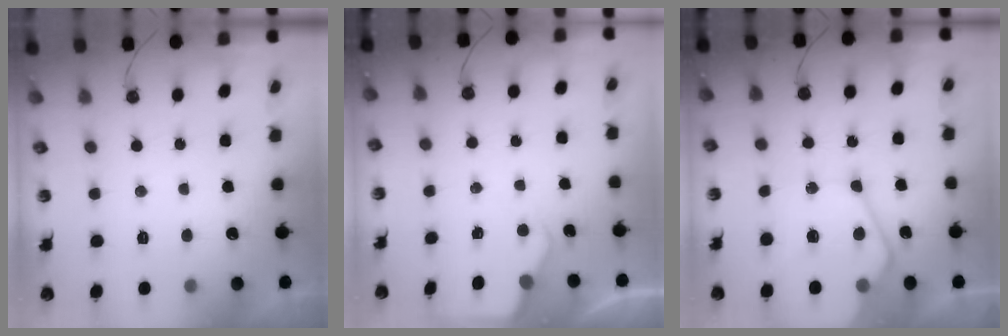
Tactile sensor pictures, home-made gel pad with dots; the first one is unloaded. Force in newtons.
{"total": 2.9, "press": 2.8, "slide": 0.4}
{"total": 15.7, "press": 15.6, "slide": 1.6}